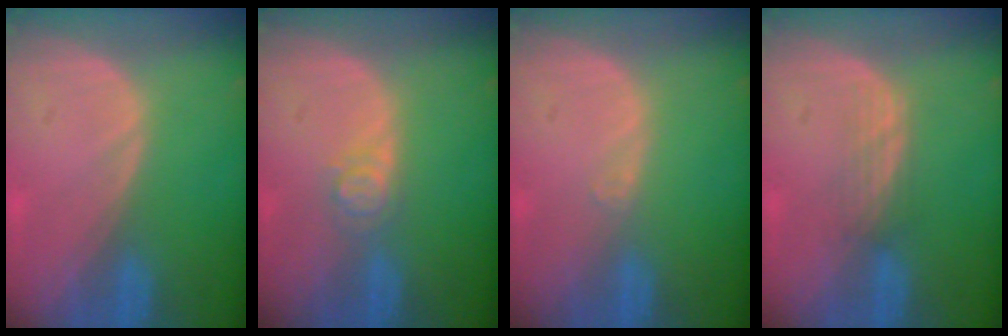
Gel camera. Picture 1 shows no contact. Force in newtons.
{"total": 2.6, "press": 2.6, "slide": 0.3}
{"total": 0.6, "press": 0.5, "slide": 0.4}
{"total": 2.4, "press": 2.3, "slide": 0.8}